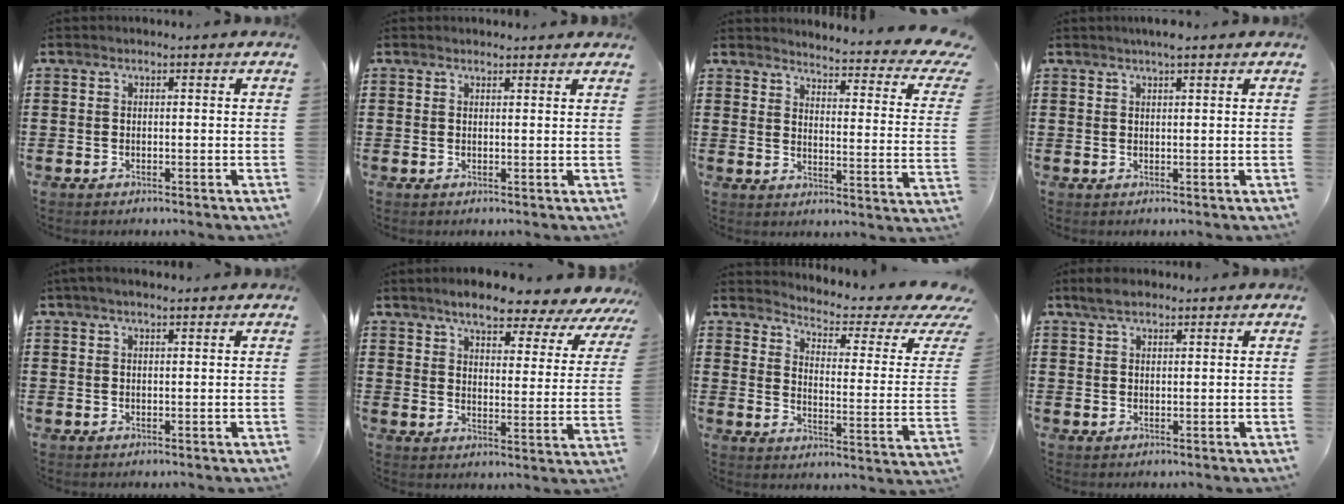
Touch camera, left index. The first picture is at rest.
{"total": 1.2, "force": [1.1, 0.3, 0.2], "torque": [-0.005, 0.002, 0.022]}
{"total": 3.6, "force": [3.2, -0.1, 1.6], "torque": [-0.036, -0.037, 0.043]}
{"total": 2.1, "force": [1.7, 0.1, 1.2], "torque": [-0.024, 0.002, 0.030]}
{"total": 1.5, "force": [1.2, 0.2, 0.9], "torque": [-0.019, 0.003, 0.022]}
{"total": 7.0, "force": [6.3, 1.2, 2.9], "torque": [-0.068, -0.034, 0.105]}
{"total": 3.3, "force": [2.2, 0.6, 2.3], "torque": [-0.051, -0.031, 0.028]}
{"total": 3.1, "force": [2.4, 1.2, 1.5], "torque": [-0.036, 0.007, 0.045]}